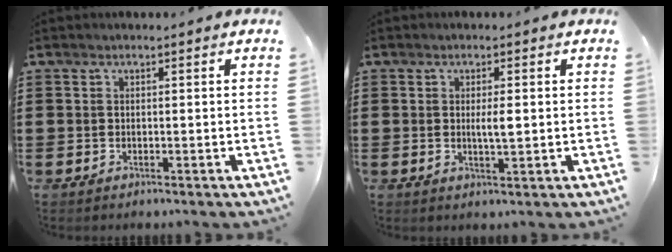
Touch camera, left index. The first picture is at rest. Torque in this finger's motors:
{"motor_torque": [0.56, 0.04, 0.08, 0.04]}